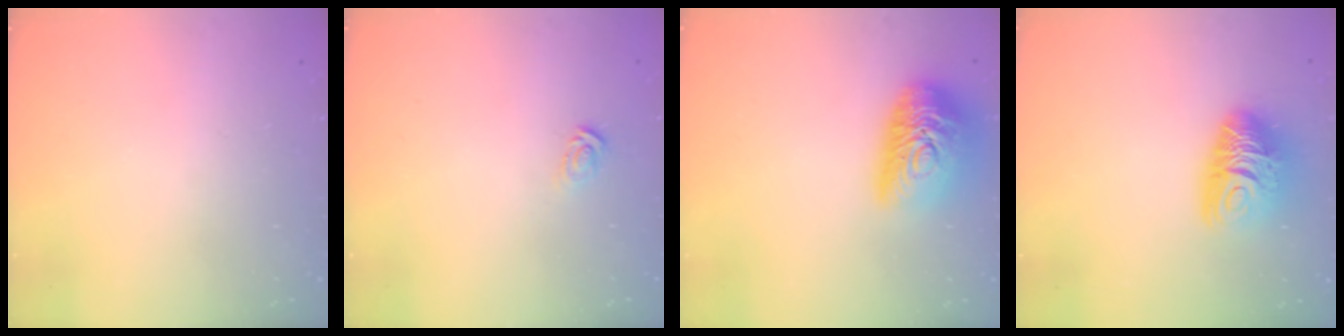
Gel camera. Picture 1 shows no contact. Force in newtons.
{"total": 2.9, "press": 2.9, "slide": 0.2}
{"total": 20.6, "press": 20.5, "slide": 1.4}
{"total": 12.4, "press": 12.3, "slide": 1.4}